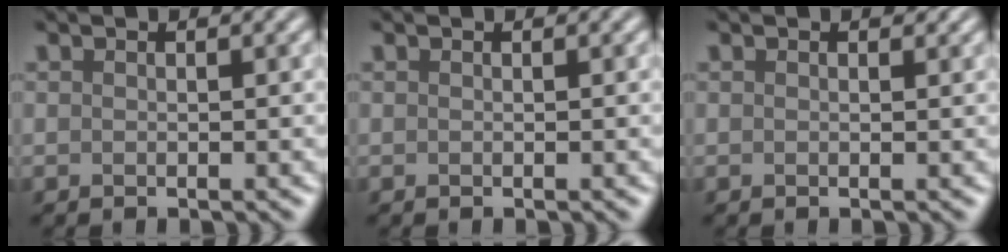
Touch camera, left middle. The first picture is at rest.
{"total": 0.0}
{"total": 0.5, "force": [0.4, 0.3, 0.3], "torque": [-0.002, -0.001, 0.004]}